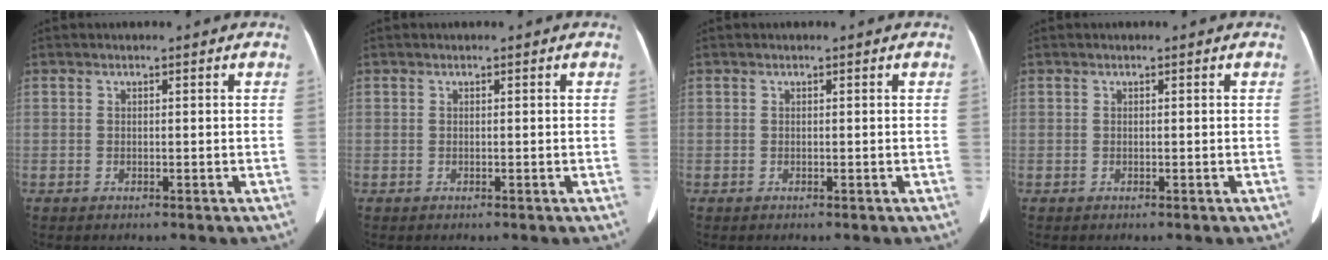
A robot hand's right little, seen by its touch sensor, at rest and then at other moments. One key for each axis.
{"total": 0.0}
{"total": 0.0}
{"total": 0.0}